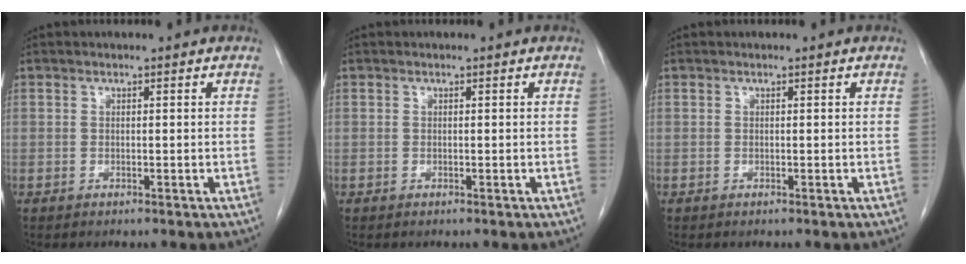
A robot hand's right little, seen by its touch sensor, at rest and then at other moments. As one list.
[{"total": 0.0}, {"total": 0.0}]